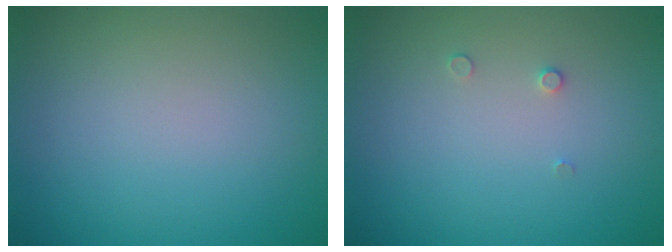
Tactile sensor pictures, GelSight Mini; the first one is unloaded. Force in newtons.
{"total": 0.6, "press": 0.6, "slide": 0.2}